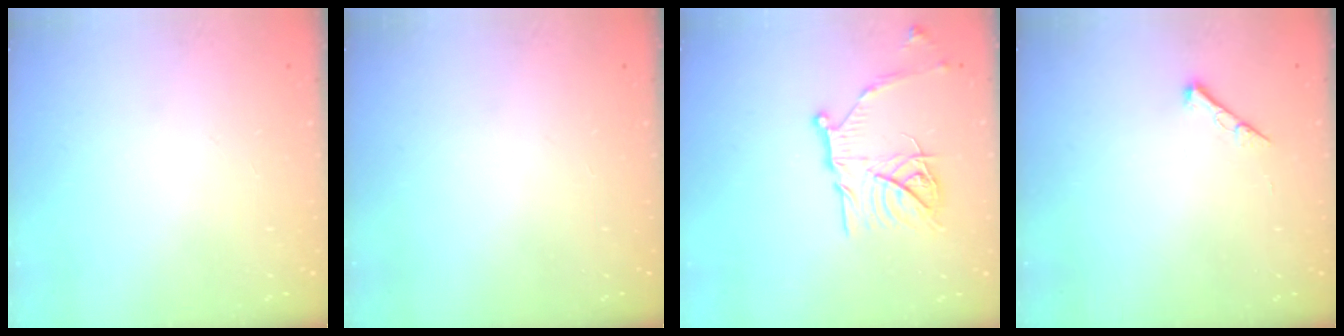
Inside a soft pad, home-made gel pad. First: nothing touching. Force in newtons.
{"total": 0.0}
{"total": 18.0, "press": 18.0, "slide": 1.5}
{"total": 4.3, "press": 4.3, "slide": 0.5}